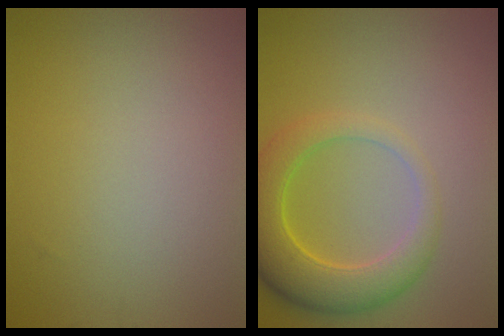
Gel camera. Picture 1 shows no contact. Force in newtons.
{"total": 5.8, "press": 5.7, "slide": 0.3}